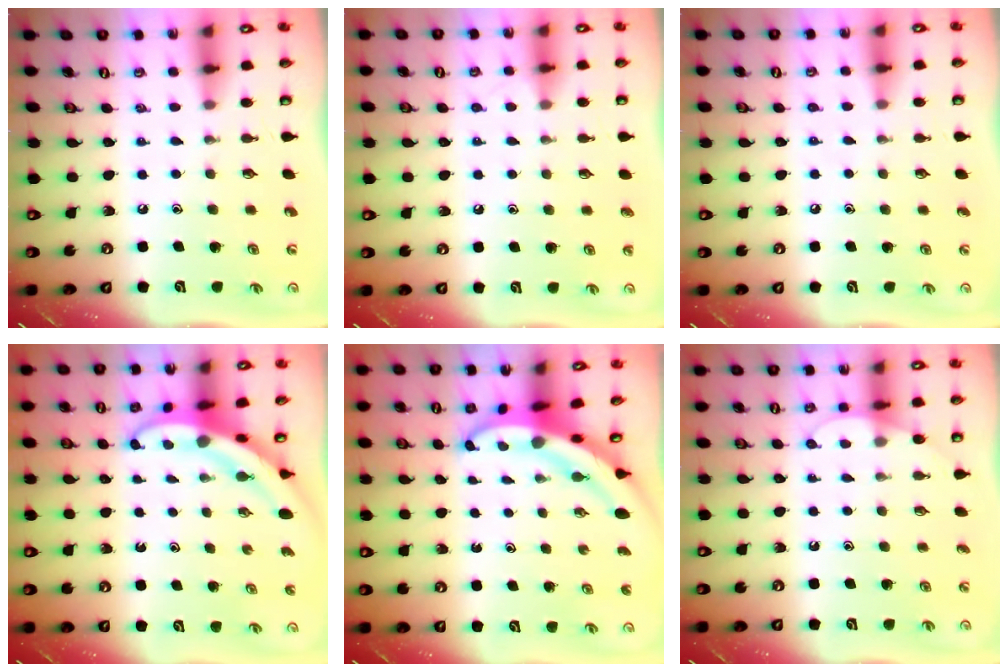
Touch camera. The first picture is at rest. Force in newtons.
{"total": 3.6, "press": 3.6, "slide": 0.4}
{"total": 2.3, "press": 2.3, "slide": 0.3}
{"total": 4.0, "press": 3.9, "slide": 0.6}
{"total": 4.6, "press": 4.6, "slide": 0.6}
{"total": 4.1, "press": 4.1, "slide": 0.4}